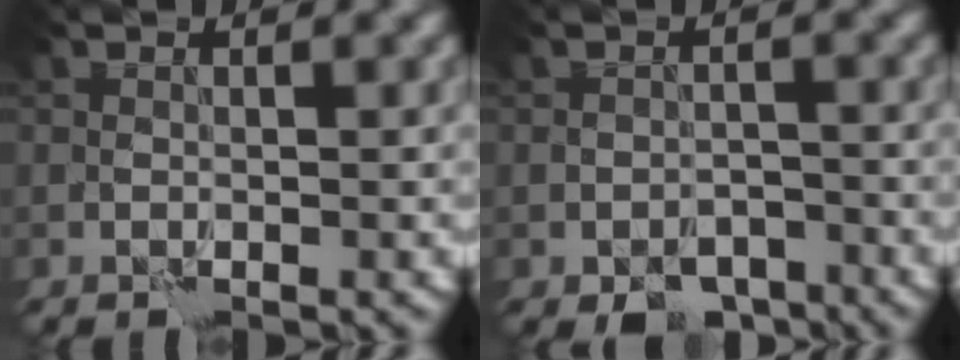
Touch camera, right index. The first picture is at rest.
{"total": 3.4, "force": [-2.4, 1.9, 1.3], "torque": [-0.010, -0.009, -0.038]}